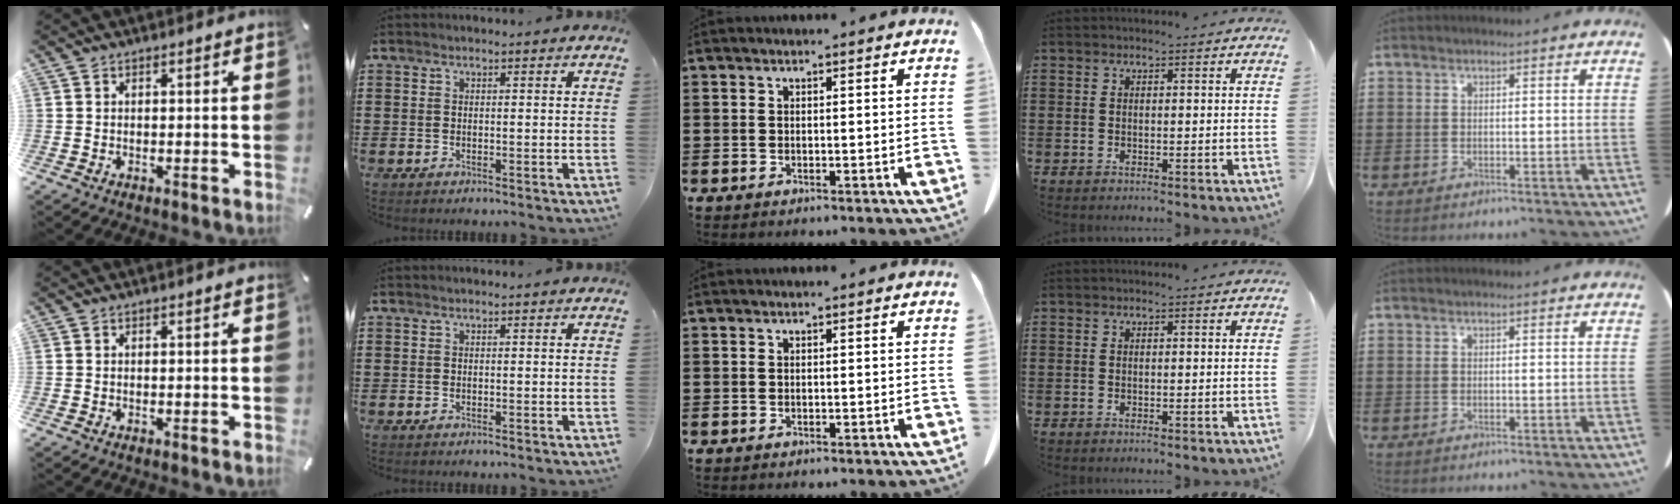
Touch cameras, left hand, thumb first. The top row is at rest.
{}